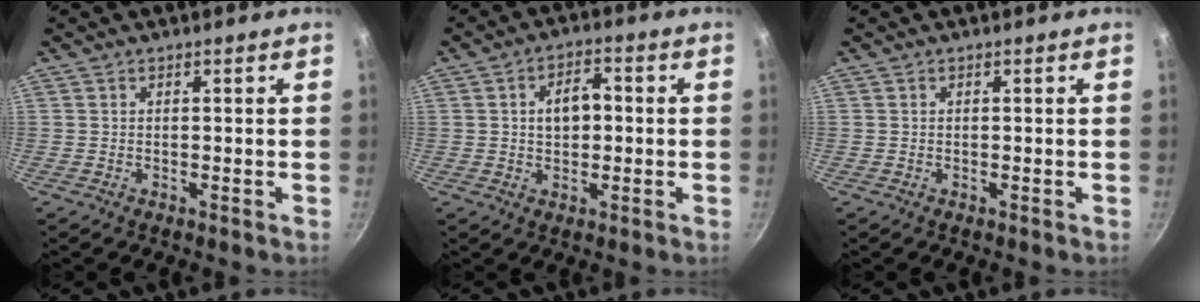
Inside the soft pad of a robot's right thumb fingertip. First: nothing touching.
{"total": 6.2, "force": [0.3, 4.1, 4.7], "torque": [-0.049, 0.016, 0.002]}
{"total": 0.0}